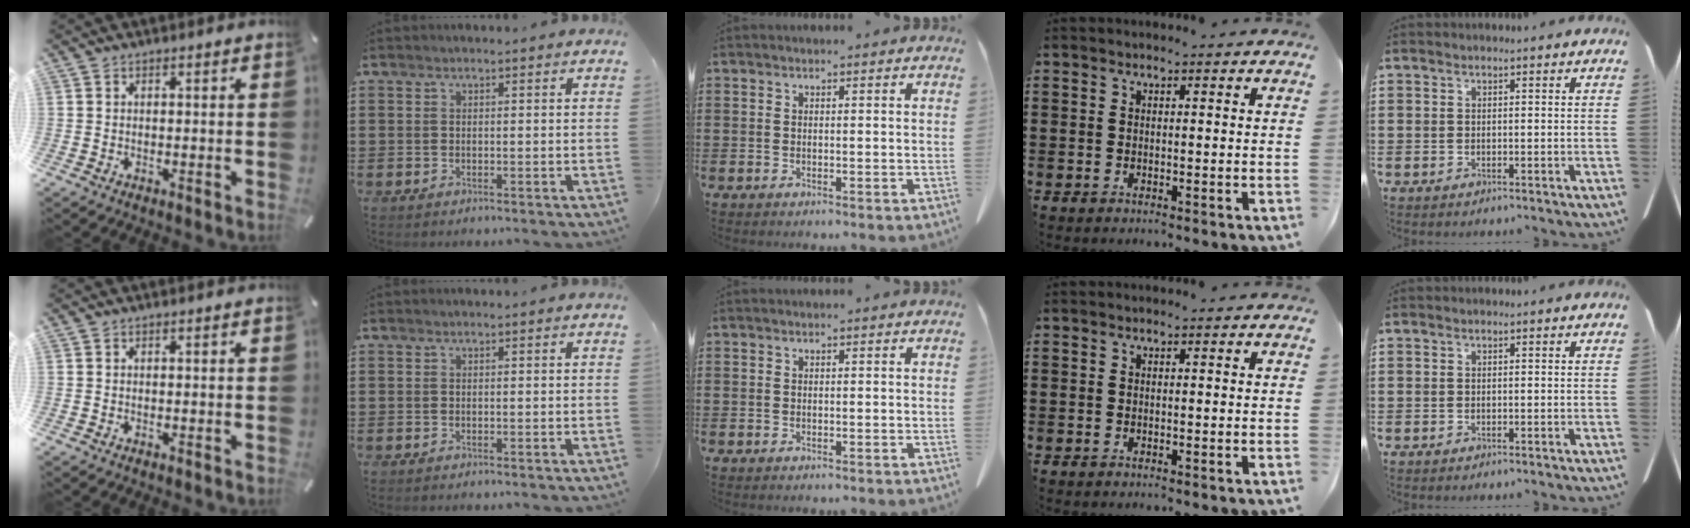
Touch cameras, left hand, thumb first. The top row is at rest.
{}